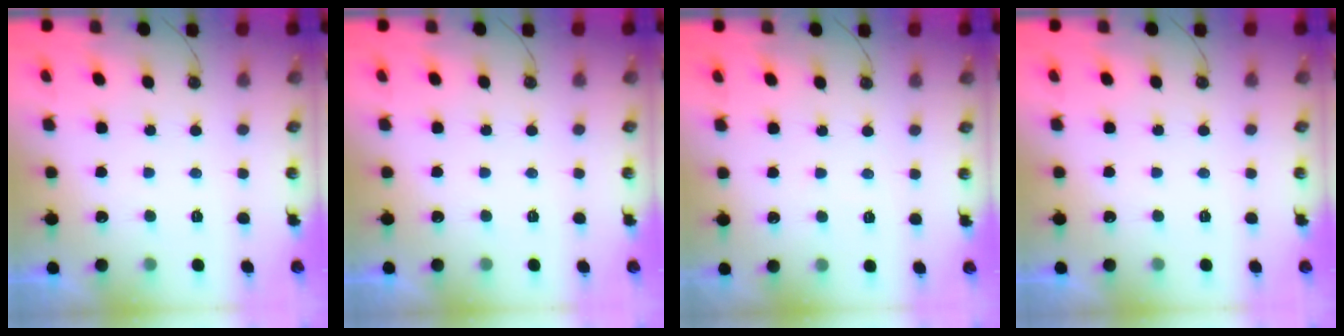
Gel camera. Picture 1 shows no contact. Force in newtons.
{"total": 0.0}
{"total": 2.4, "press": 2.3, "slide": 0.4}
{"total": 0.0}